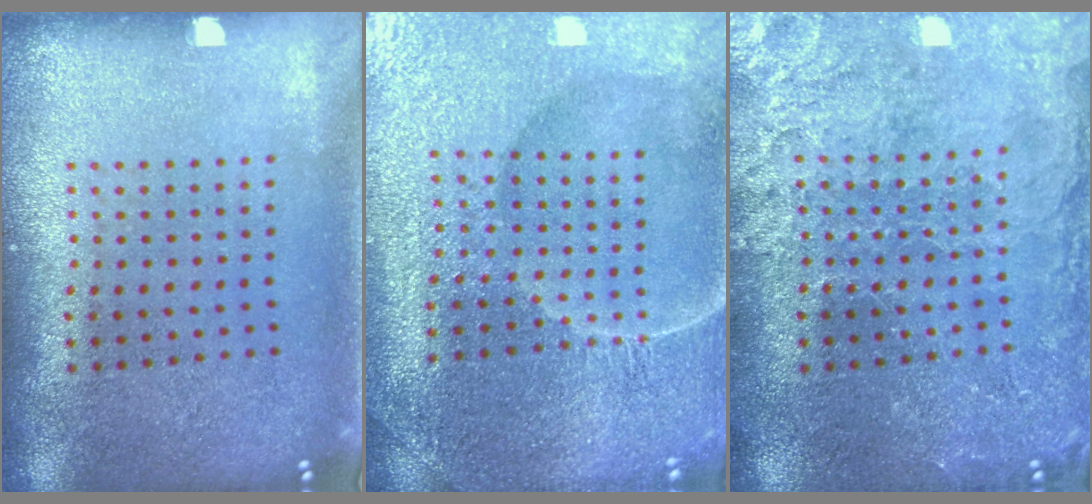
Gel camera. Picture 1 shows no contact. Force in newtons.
{"total": 4.8, "press": 4.5, "slide": 1.7}
{"total": 3.3, "press": 3.2, "slide": 1.0}